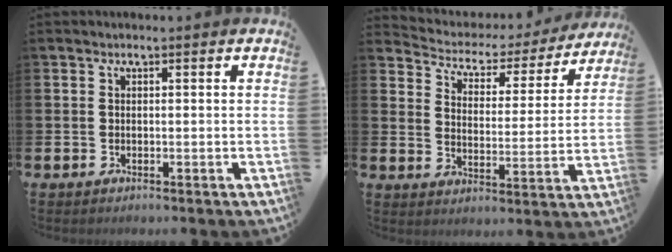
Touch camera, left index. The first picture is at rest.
{"total": 3.6, "force": [3.1, 1.8, 0.5], "torque": [-0.033, -0.026, 0.042]}